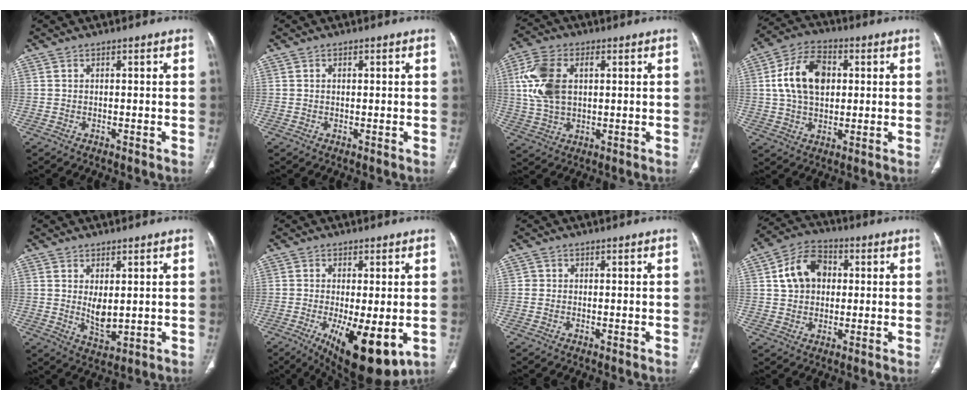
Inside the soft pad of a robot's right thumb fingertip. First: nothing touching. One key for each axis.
{"total": 0.7, "fx": 0.2, "fy": 0.4, "fz": 0.5, "tx": -0.012, "ty": 0.002, "tz": 0.004}
{"total": 12.1, "fx": 2.4, "fy": 7.5, "fz": 9.2, "tx": -0.192, "ty": 0.005, "tz": 0.046}
{"total": 13.1, "fx": 2.2, "fy": 8.5, "fz": 9.7, "tx": -0.161, "ty": 0.011, "tz": 0.035}
{"total": 5.0, "fx": 0.8, "fy": 2.5, "fz": 4.3, "tx": -0.066, "ty": -0.019, "tz": 0.026}
{"total": 13.9, "fx": -4.0, "fy": 5.0, "fz": 12.3, "tx": -0.181, "ty": -0.025, "tz": -0.045}
{"total": 0.6, "fx": 0.0, "fy": 0.6, "fz": 0.1, "tx": 0.002, "ty": 0.003, "tz": -0.001}
{"total": 10.4, "fx": 1.9, "fy": 7.9, "fz": 6.5, "tx": -0.092, "ty": 0.015, "tz": 0.026}